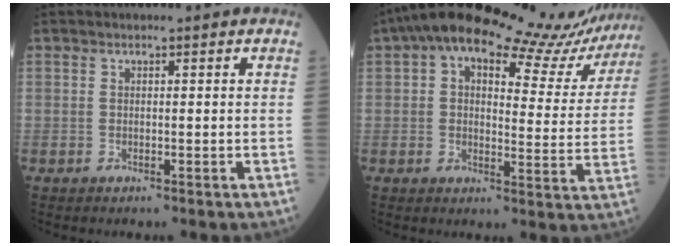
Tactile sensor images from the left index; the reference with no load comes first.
{"total": 17.7, "force": [15.2, 4.6, 7.9], "torque": [-0.109, 0.016, 0.183]}